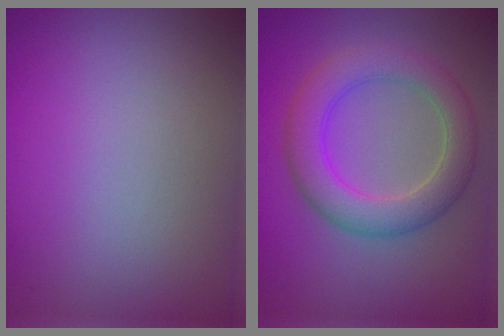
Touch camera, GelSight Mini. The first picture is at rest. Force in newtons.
{"total": 5.2, "press": 5.1, "slide": 0.4}